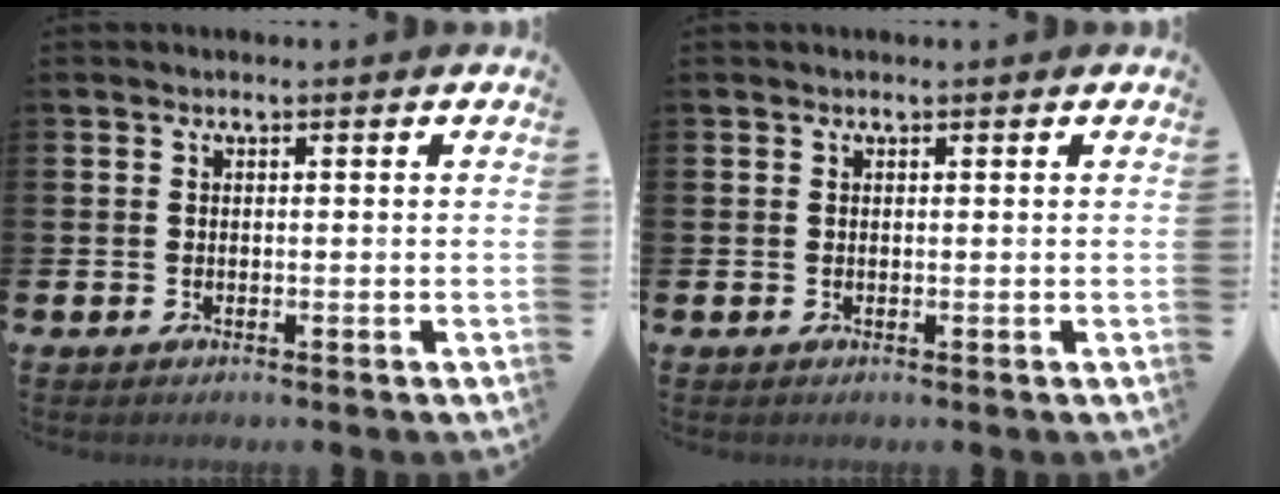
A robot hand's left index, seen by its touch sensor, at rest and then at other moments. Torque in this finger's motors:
{"motor_torque": [-0.41, -0.54, -0.60, 0.00]}